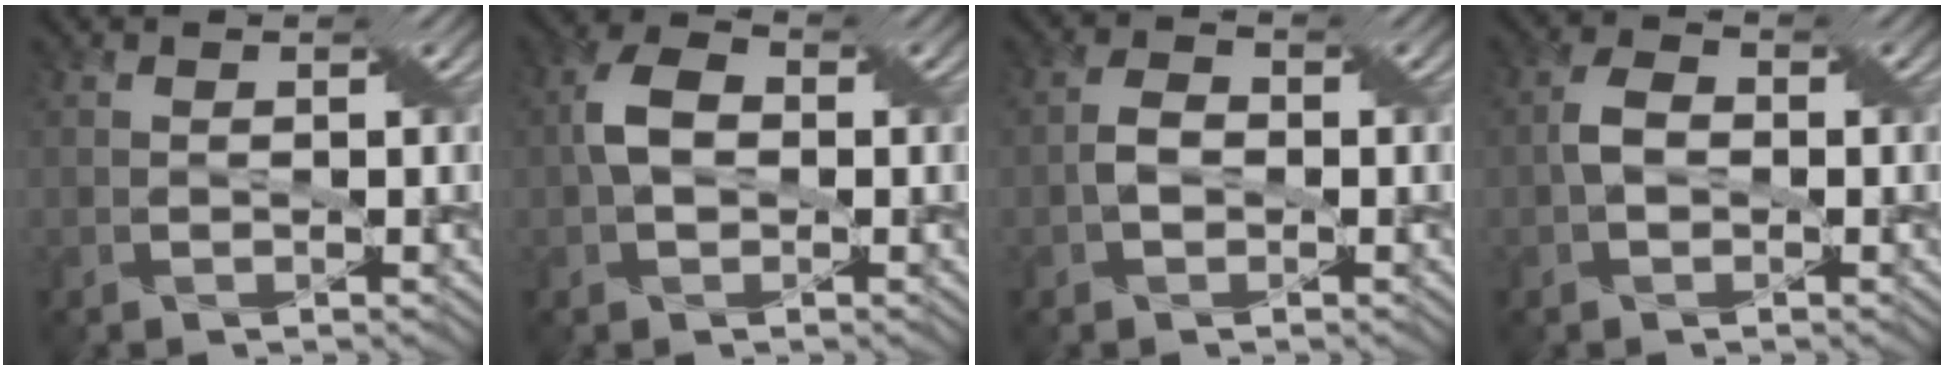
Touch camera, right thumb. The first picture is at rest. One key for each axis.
{"total": 4.9, "fx": -0.1, "fy": 3.3, "fz": 3.7, "tx": -0.076, "ty": 0.010, "tz": -0.011}
{"total": 2.3, "fx": -0.7, "fy": 1.6, "fz": 1.5, "tx": -0.029, "ty": 0.004, "tz": -0.017}
{"total": 3.0, "fx": -0.5, "fy": 2.0, "fz": 2.1, "tx": -0.041, "ty": 0.004, "tz": -0.015}